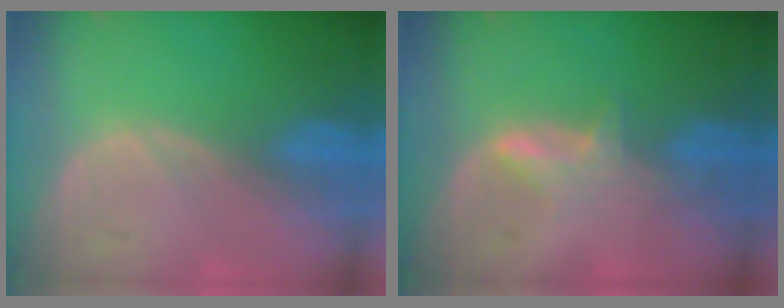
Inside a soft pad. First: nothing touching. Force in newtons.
{"total": 2.9, "press": 2.9, "slide": 0.4}